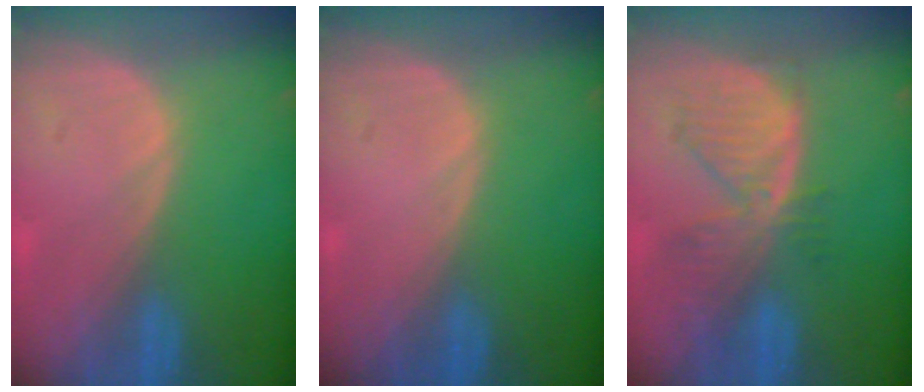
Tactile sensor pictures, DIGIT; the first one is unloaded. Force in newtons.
{"total": 0.0}
{"total": 7.6, "press": 6.8, "slide": 3.5}